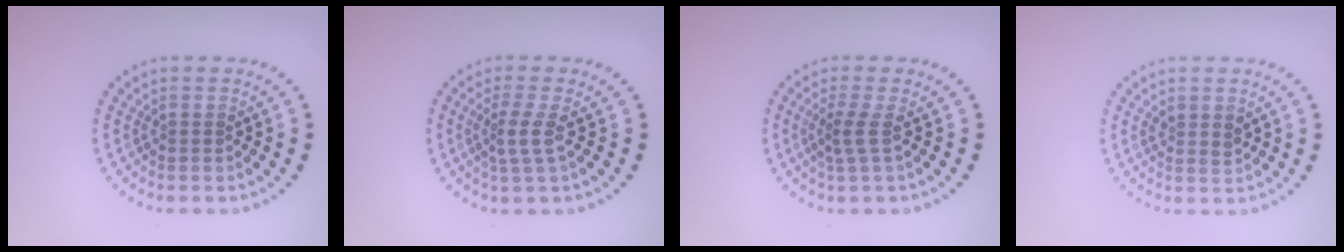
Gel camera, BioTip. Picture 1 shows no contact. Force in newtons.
{"total": 2.1, "press": 1.5, "slide": 1.5}
{"total": 1.9, "press": 1.2, "slide": 1.5}
{"total": 1.2, "press": 1.0, "slide": 0.6}